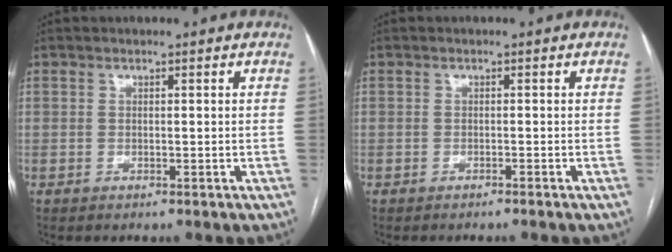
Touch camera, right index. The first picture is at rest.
{"total": 0.9, "force": [-0.8, -0.2, 0.4], "torque": [-0.008, 0.002, -0.013]}